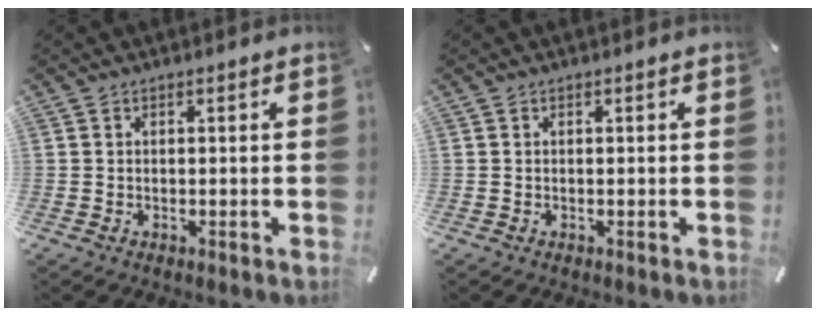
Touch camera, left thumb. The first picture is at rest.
{"total": 0.0}